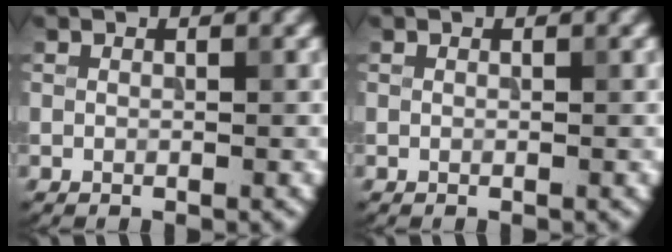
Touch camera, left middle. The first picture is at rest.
{"total": 0.0}